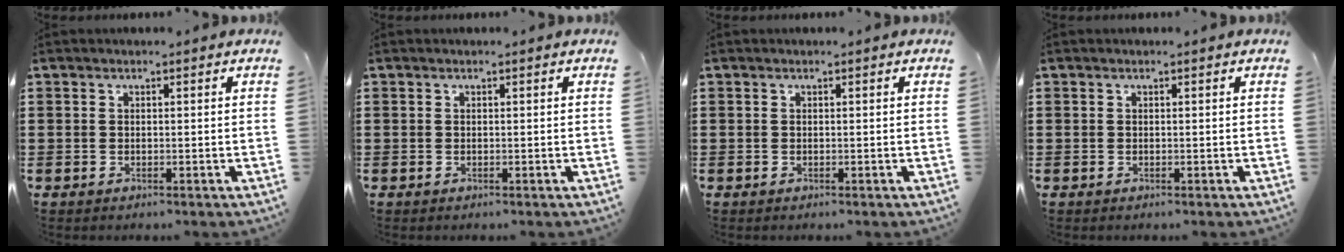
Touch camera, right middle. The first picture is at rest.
{"total": 0.0}
{"total": 0.0}
{"total": 0.0}